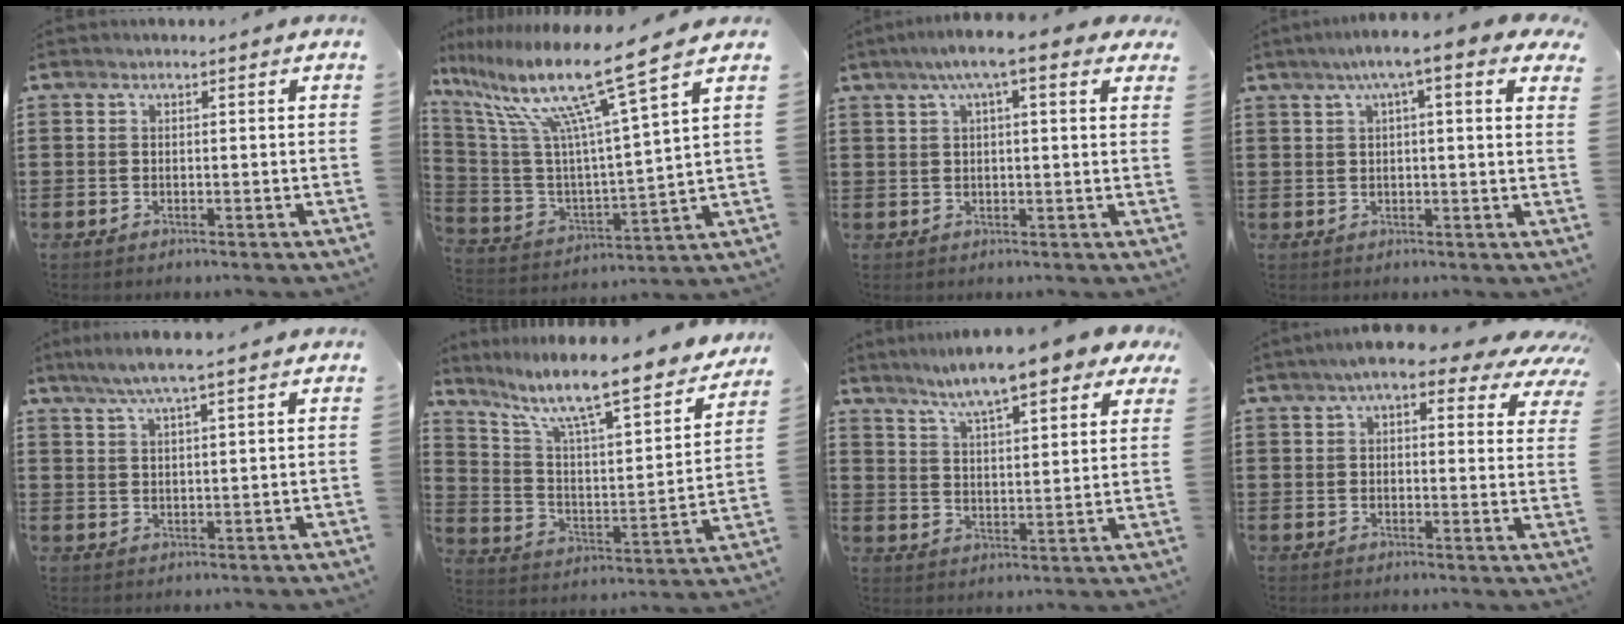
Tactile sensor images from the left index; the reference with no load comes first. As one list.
[{"total": 14.4, "force": [10.7, 0.0, 9.7], "torque": [-0.224, -0.070, 0.174]}, {"total": 6.5, "force": [3.9, 0.9, 5.1], "torque": [-0.100, 0.004, 0.065]}, {"total": 5.8, "force": [3.3, 0.2, 4.8], "torque": [-0.093, 0.001, 0.054]}, {"total": 4.7, "force": [3.5, 0.0, 3.1], "torque": [-0.068, -0.003, 0.063]}, {"total": 10.0, "force": [7.7, 1.3, 6.3], "torque": [-0.144, -0.058, 0.122]}, {"total": 9.2, "force": [7.8, 0.6, 5.0], "torque": [-0.115, -0.026, 0.131]}, {"total": 7.2, "force": [5.2, 1.9, 4.6], "torque": [-0.080, -0.014, 0.086]}]